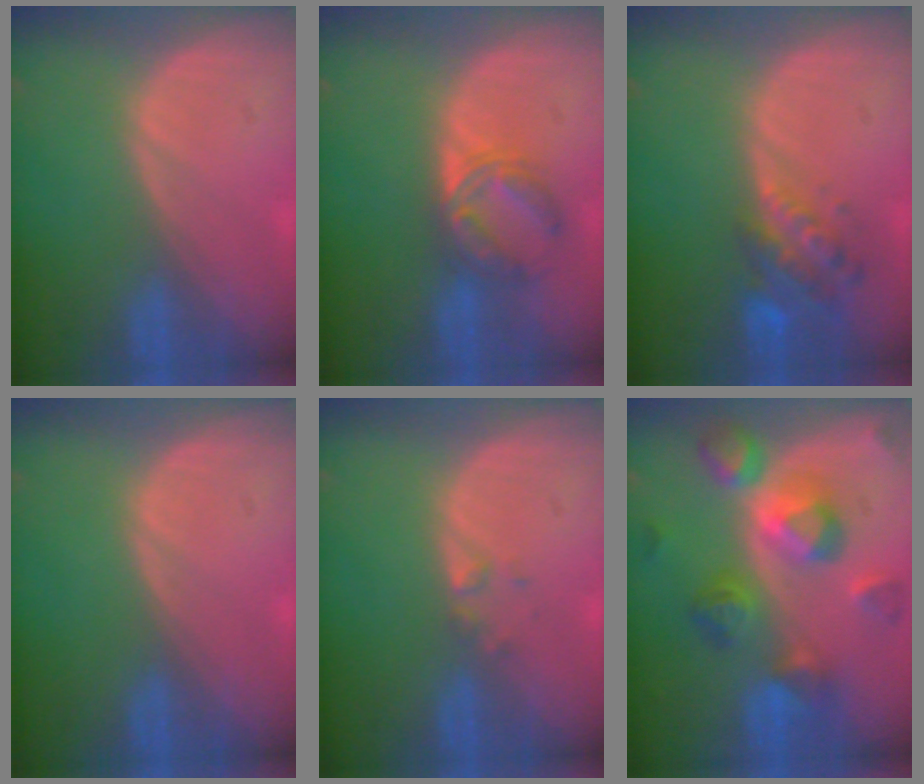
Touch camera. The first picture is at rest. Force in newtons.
{"total": 5.6, "press": 5.6, "slide": 0.8}
{"total": 6.3, "press": 5.7, "slide": 2.5}
{"total": 0.0}
{"total": 1.2, "press": 1.2, "slide": 0.1}
{"total": 10.2, "press": 10.2, "slide": 0.8}